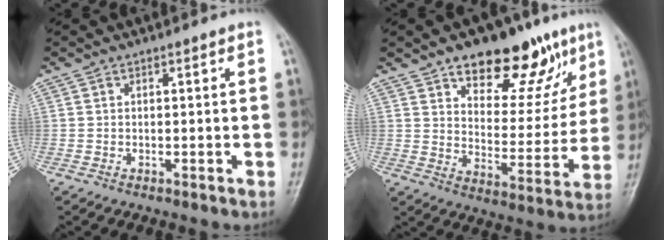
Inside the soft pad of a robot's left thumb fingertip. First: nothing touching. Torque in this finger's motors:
{"motor_torque": [1.01, 1.10, 1.17, -1.05, 0.23]}